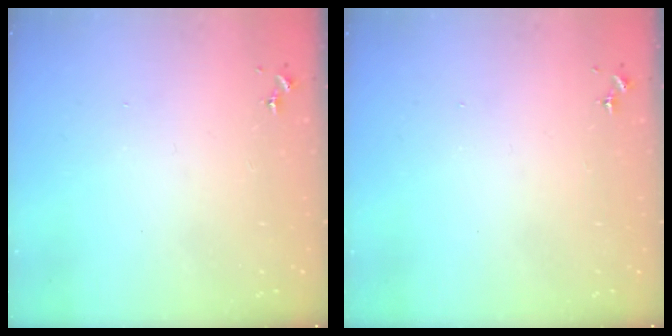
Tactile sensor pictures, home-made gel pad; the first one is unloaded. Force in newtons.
{"total": 0.0}